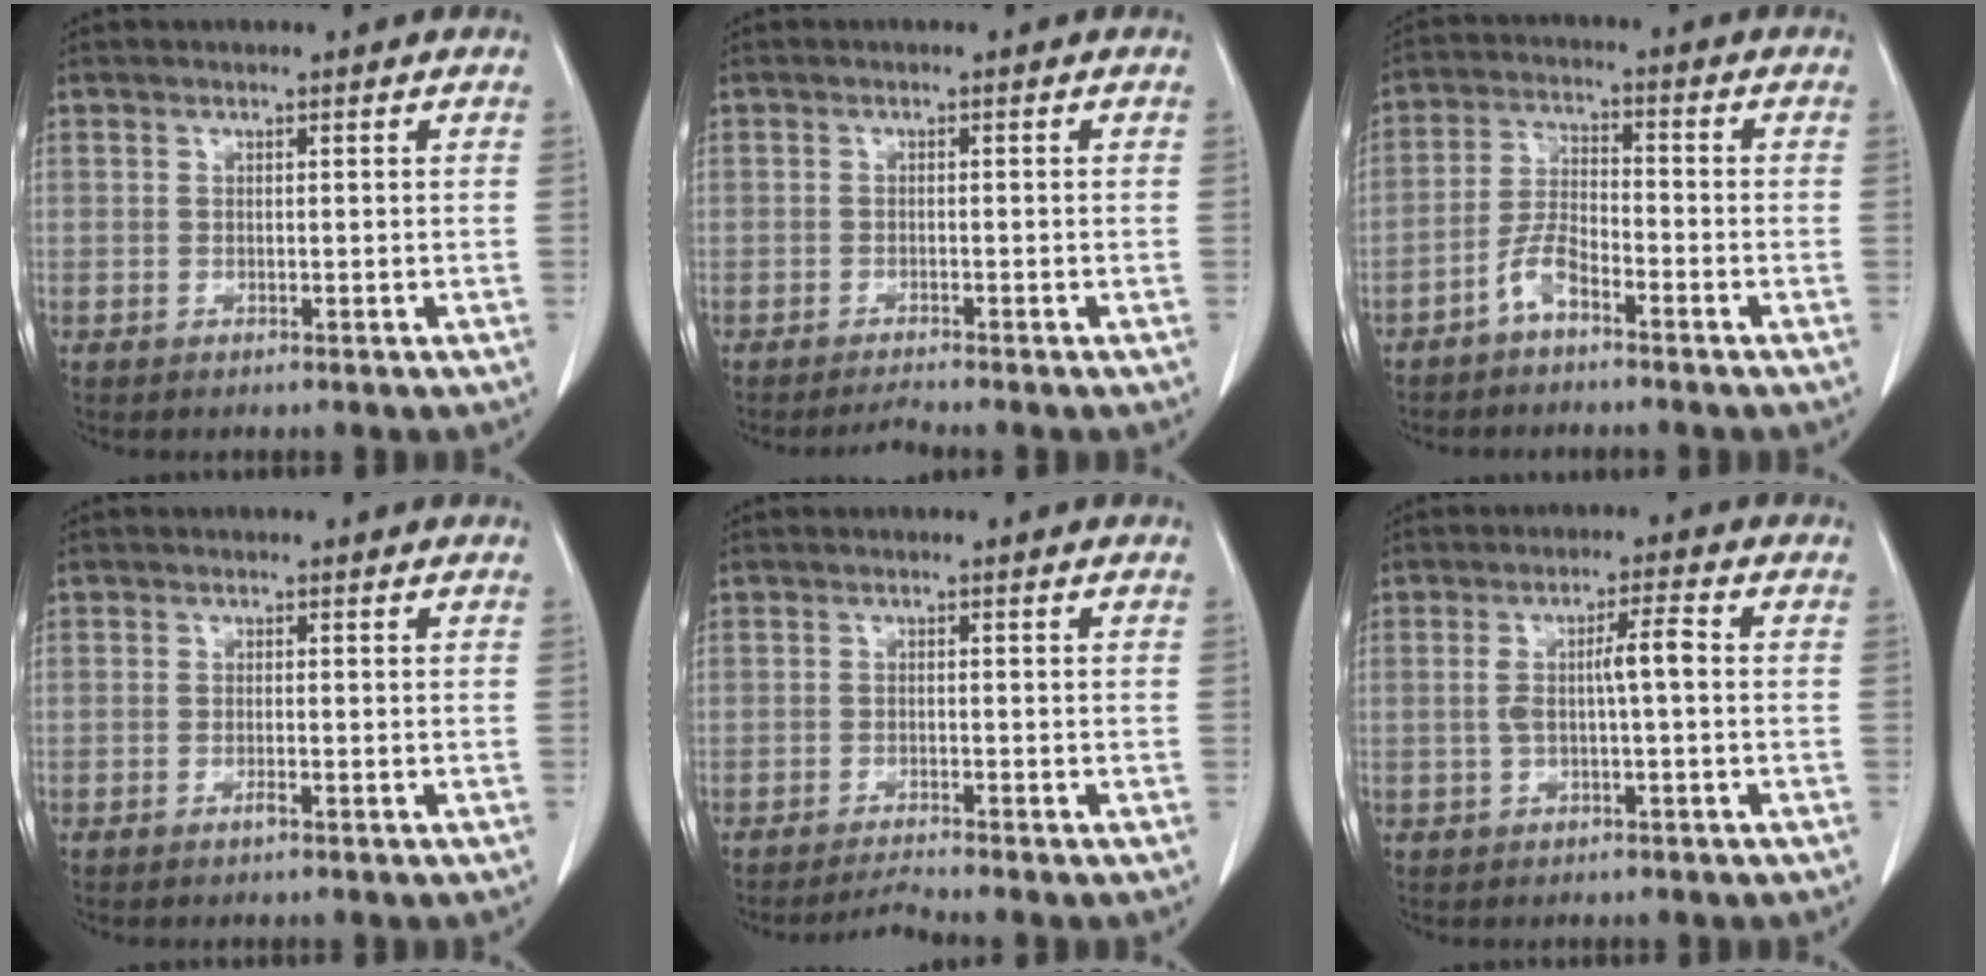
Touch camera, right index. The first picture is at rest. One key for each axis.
{"total": 1.9, "fx": -1.8, "fy": -0.2, "fz": 0.6, "tx": -0.018, "ty": -0.003, "tz": -0.027}
{"total": 5.4, "fx": -3.6, "fy": 1.8, "fz": 3.5, "tx": -0.083, "ty": 0.012, "tz": -0.071}
{"total": 1.4, "fx": -0.7, "fy": 0.5, "fz": 1.1, "tx": -0.021, "ty": 0.000, "tz": -0.011}
{"total": 2.4, "fx": -2.3, "fy": -0.6, "fz": 0.4, "tx": -0.018, "ty": -0.007, "tz": -0.038}
{"total": 5.3, "fx": 0.0, "fy": 0.9, "fz": 5.2, "tx": -0.100, "ty": 0.017, "tz": 0.002}